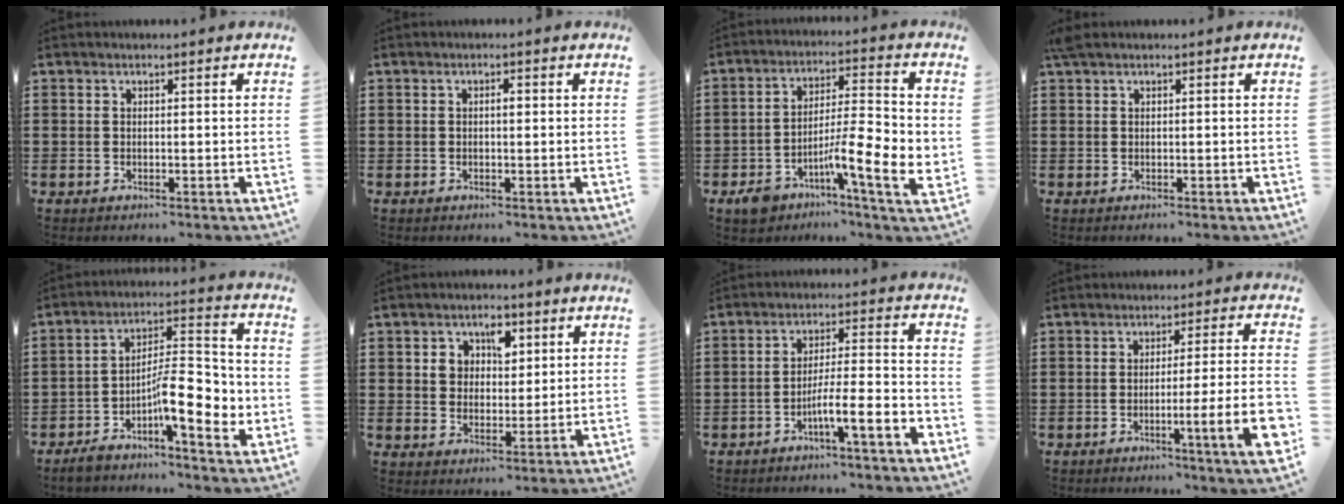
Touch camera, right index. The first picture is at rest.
{"total": 1.1, "force": [0.1, 0.4, 1.0], "torque": [-0.020, 0.001, 0.000]}
{"total": 11.3, "force": [-3.7, 2.8, 10.3], "torque": [-0.167, -0.004, -0.062]}
{"total": 0.6, "force": [0.2, 0.2, 0.5], "torque": [-0.012, 0.002, 0.004]}
{"total": 11.1, "force": [-4.0, 3.1, 9.9], "torque": [-0.151, -0.008, -0.073]}
{"total": 4.8, "force": [2.2, 3.6, 2.3], "torque": [-0.045, 0.010, 0.033]}
{"total": 6.7, "force": [-4.2, 0.4, 5.2], "torque": [-0.087, 0.000, -0.076]}
{"total": 9.3, "force": [-3.2, 0.4, 8.7], "torque": [-0.135, -0.011, -0.057]}